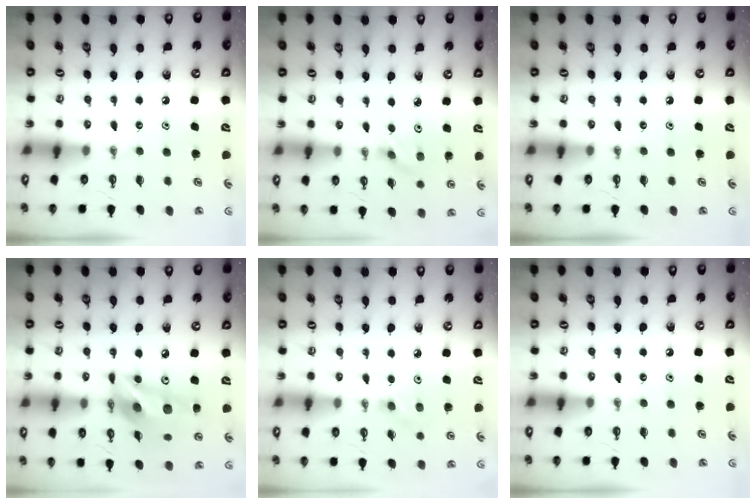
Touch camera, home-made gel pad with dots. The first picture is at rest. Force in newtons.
{"total": 2.1, "press": 2.0, "slide": 0.6}
{"total": 0.0}
{"total": 15.4, "press": 15.0, "slide": 3.5}
{"total": 3.7, "press": 3.7, "slide": 0.6}
{"total": 0.0}